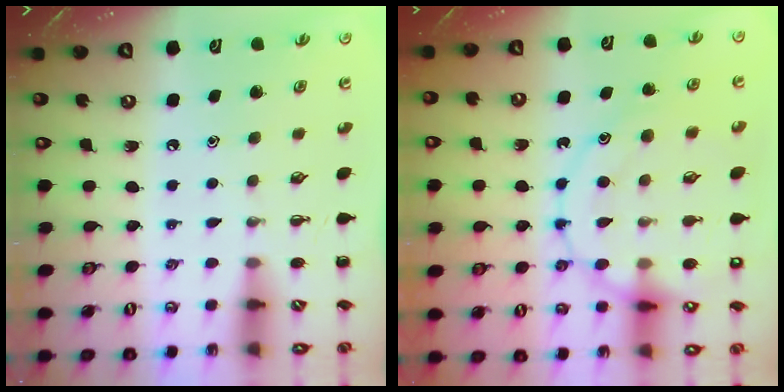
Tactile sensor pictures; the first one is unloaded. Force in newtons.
{"total": 17.0, "press": 16.9, "slide": 1.5}